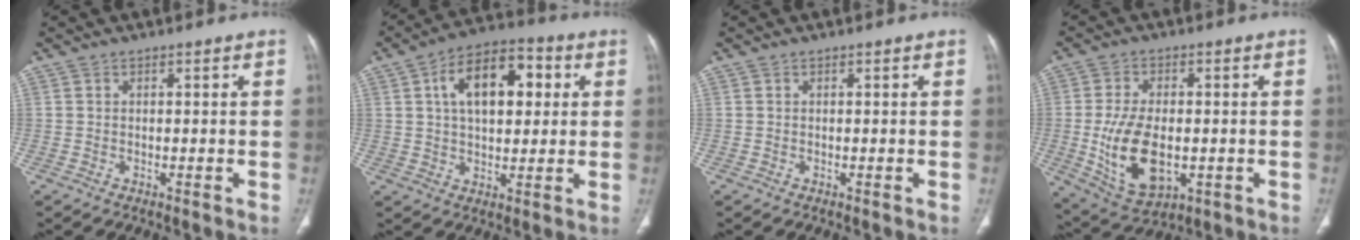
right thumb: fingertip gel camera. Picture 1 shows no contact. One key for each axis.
{"total": 14.6, "fx": 3.8, "fy": 8.2, "fz": 11.5, "tx": -0.161, "ty": 0.015, "tz": 0.057}
{"total": 0.0}
{"total": 13.7, "fx": -2.1, "fy": 7.7, "fz": 11.1, "tx": -0.200, "ty": -0.006, "tz": -0.018}